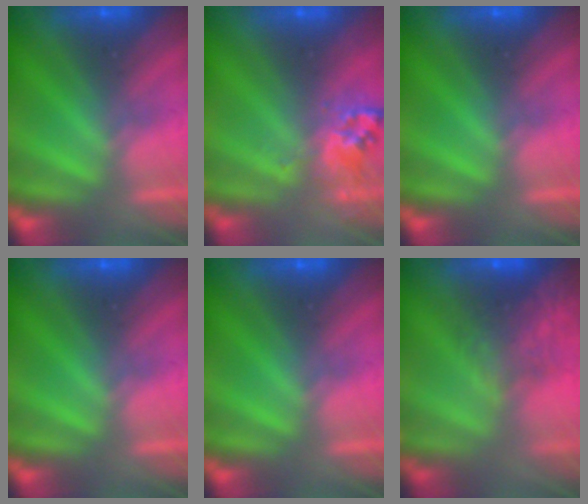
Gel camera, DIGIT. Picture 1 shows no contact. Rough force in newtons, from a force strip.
{"total": 2.7}
{"total": 0.0}
{"total": 0.0}
{"total": 0.0}
{"total": 11.5}